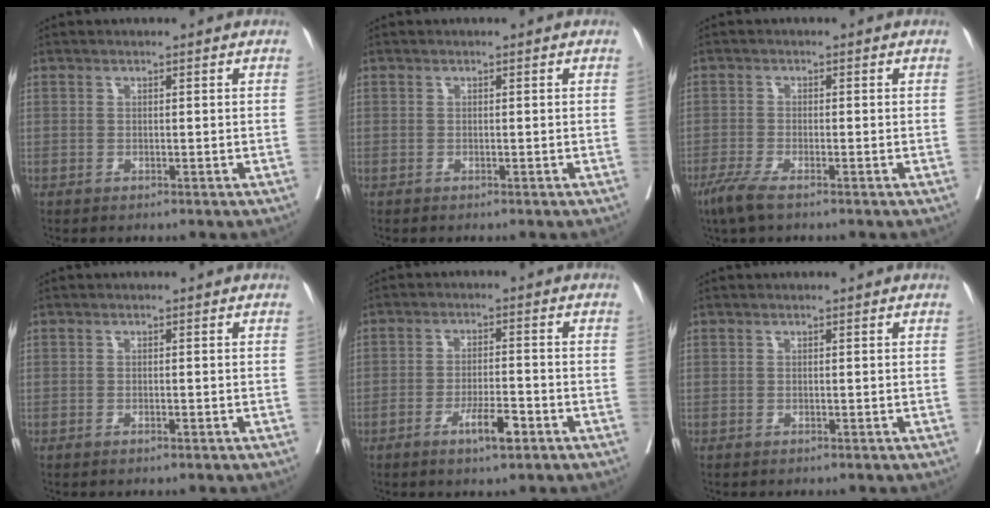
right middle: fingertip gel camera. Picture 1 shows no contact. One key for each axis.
{"total": 0.0}
{"total": 3.7, "fx": -2.6, "fy": 0.4, "fz": 2.6, "tx": -0.057, "ty": -0.010, "tz": -0.052}
{"total": 0.6, "fx": -0.4, "fy": 0.1, "fz": 0.4, "tx": -0.008, "ty": 0.000, "tz": -0.005}
{"total": 5.1, "fx": -2.8, "fy": 0.9, "fz": 4.2, "tx": -0.073, "ty": -0.001, "tz": -0.047}
{"total": 0.0}